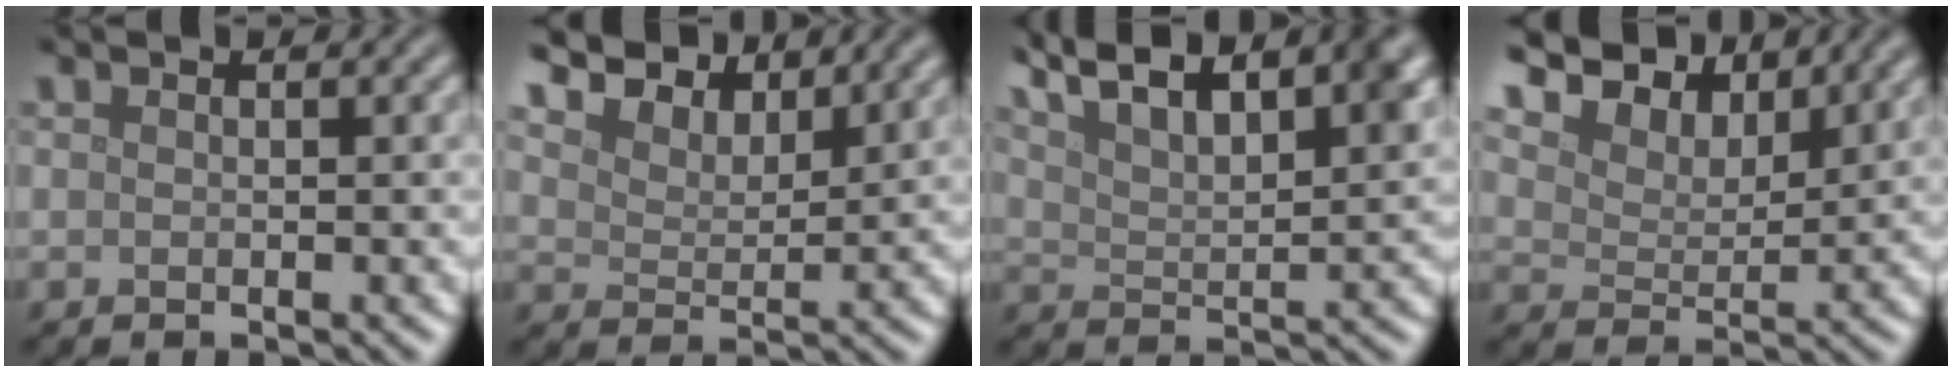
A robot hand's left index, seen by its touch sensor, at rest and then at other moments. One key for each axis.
{"total": 7.4, "fx": 6.3, "fy": 2.6, "fz": 2.8, "tx": -0.065, "ty": 0.007, "tz": 0.102}
{"total": 9.8, "fx": 6.9, "fy": 3.0, "fz": 6.2, "tx": -0.094, "ty": 0.028, "tz": 0.098}
{"total": 9.5, "fx": 7.4, "fy": 4.2, "fz": 4.2, "tx": -0.098, "ty": 0.004, "tz": 0.109}